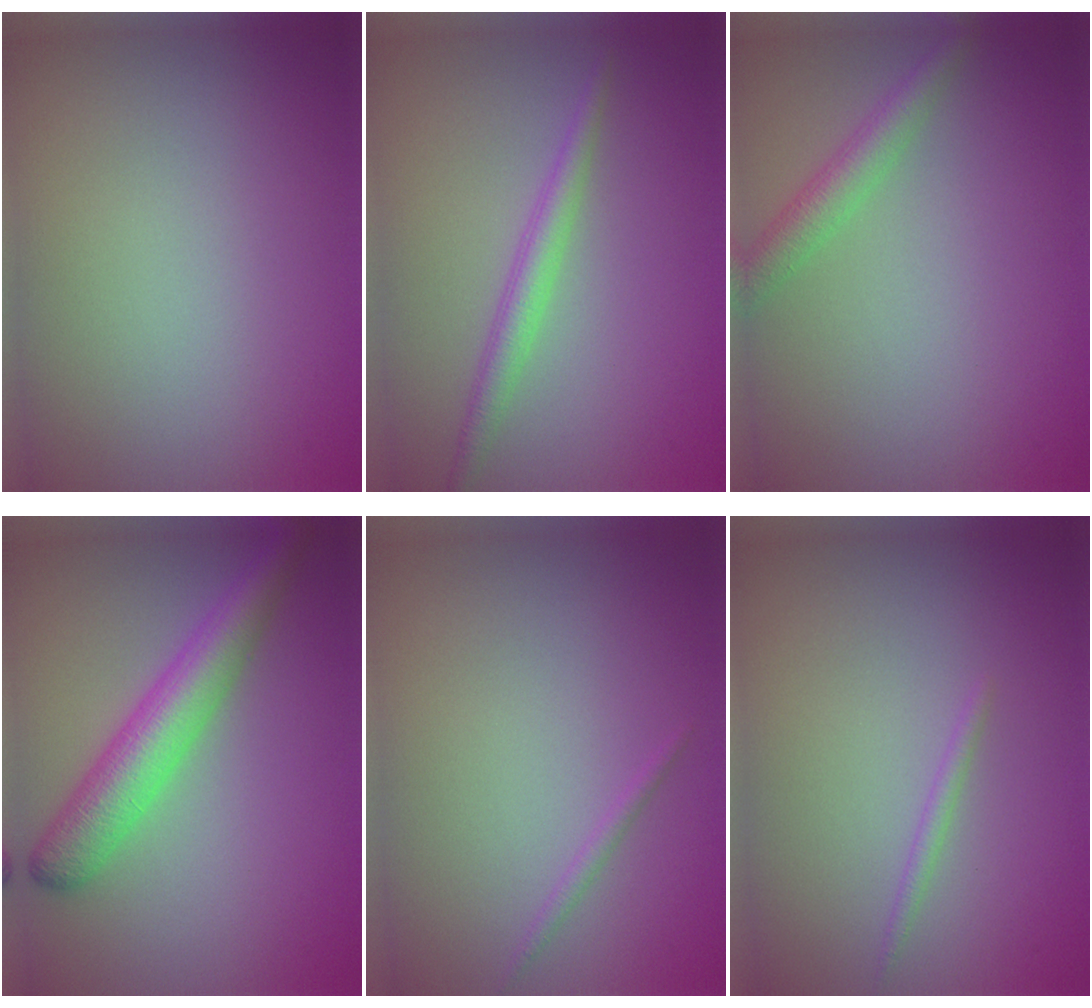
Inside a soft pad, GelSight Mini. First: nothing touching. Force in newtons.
{"total": 2.3, "press": 2.3, "slide": 0.1}
{"total": 2.7, "press": 2.7, "slide": 0.1}
{"total": 5.4, "press": 5.4, "slide": 0.1}
{"total": 0.7, "press": 0.7, "slide": 0.1}
{"total": 0.8, "press": 0.8, "slide": 0.1}